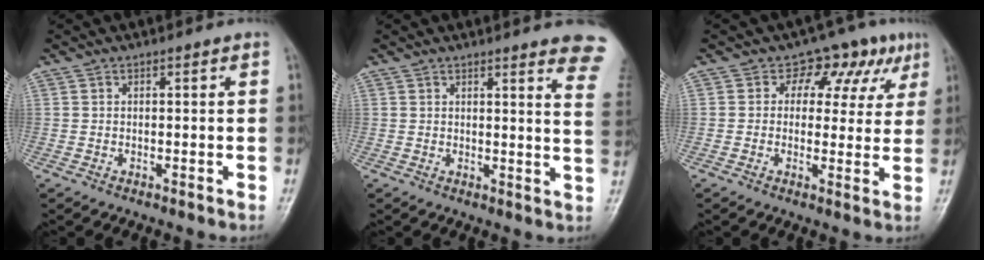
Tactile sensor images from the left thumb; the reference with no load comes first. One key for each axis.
{"total": 11.2, "fx": 9.6, "fy": 1.3, "fz": 5.7, "tx": -0.036, "ty": -0.063, "tz": 0.083}
{"total": 9.3, "fx": 4.2, "fy": 6.7, "fz": 4.9, "tx": -0.005, "ty": -0.003, "tz": 0.045}